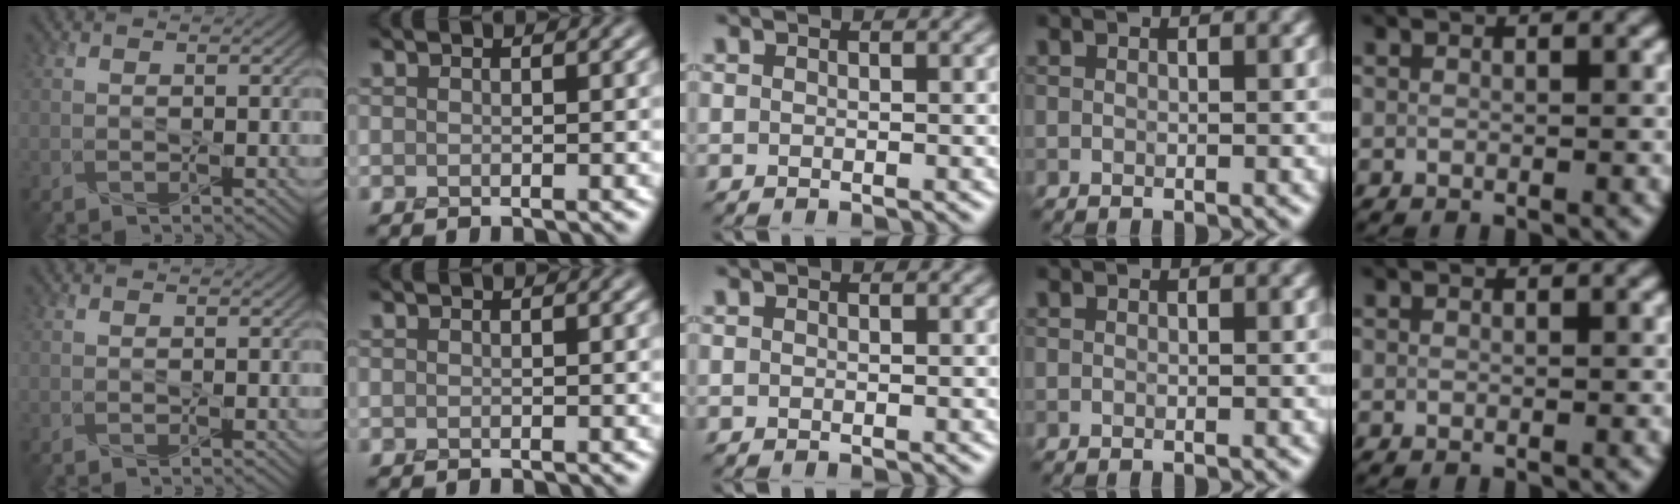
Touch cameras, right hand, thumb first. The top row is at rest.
{}